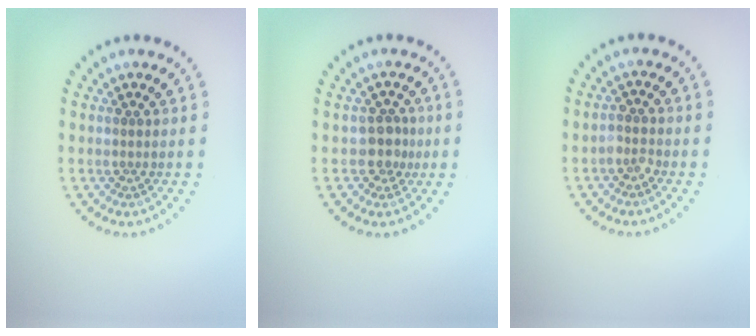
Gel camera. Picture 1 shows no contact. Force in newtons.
{"total": 2.1, "press": 1.8, "slide": 1.0}
{"total": 1.3, "press": 1.2, "slide": 0.7}